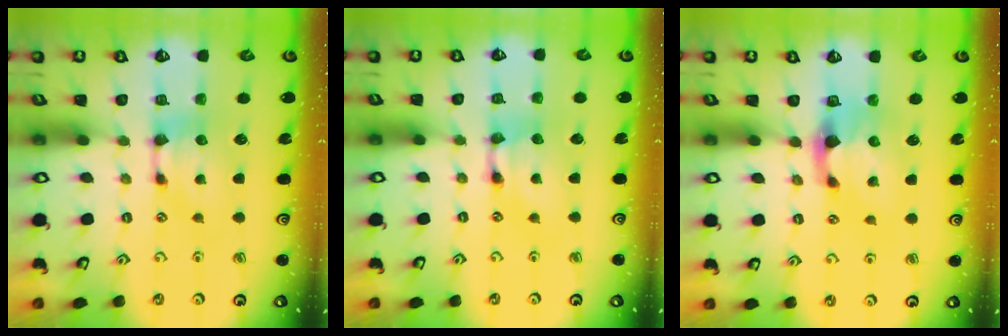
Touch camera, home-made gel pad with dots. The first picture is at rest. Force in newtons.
{"total": 1.9, "press": 1.9, "slide": 0.1}
{"total": 2.2, "press": 1.7, "slide": 1.4}